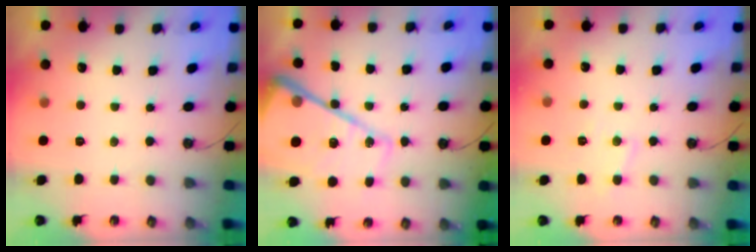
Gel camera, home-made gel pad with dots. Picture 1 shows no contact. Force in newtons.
{"total": 26.1, "press": 26.0, "slide": 2.9}
{"total": 5.1, "press": 5.1, "slide": 0.5}